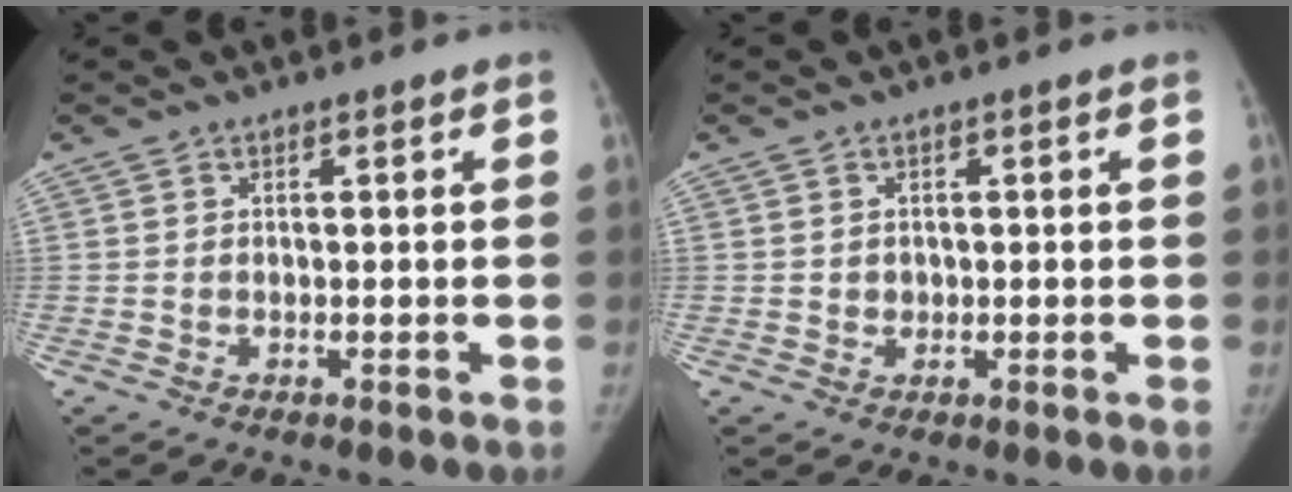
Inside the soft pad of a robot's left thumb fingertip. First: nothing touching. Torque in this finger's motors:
{"motor_torque": [-0.18, -0.35, -0.06, 0.28, 0.01]}